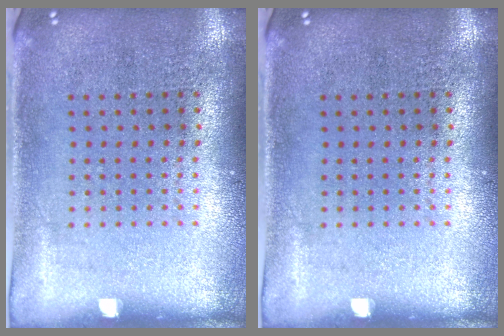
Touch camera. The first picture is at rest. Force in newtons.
{"total": 0.0}